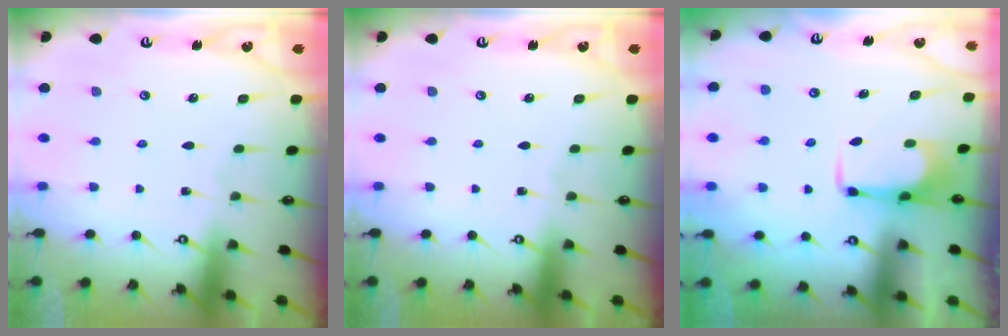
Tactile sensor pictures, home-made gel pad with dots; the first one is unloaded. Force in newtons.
{"total": 0.0}
{"total": 2.0, "press": 1.9, "slide": 0.4}